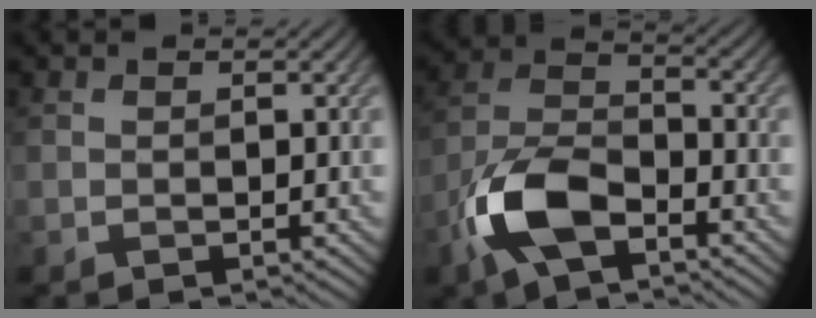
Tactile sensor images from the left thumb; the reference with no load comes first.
{"total": 9.8, "force": [-5.3, 4.5, 6.9], "torque": [-0.155, 0.000, -0.120]}